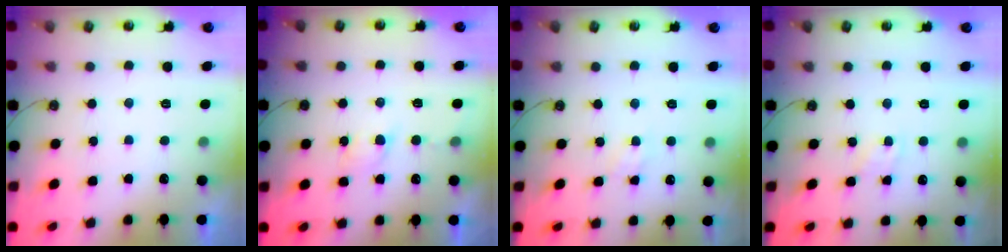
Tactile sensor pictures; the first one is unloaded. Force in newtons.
{"total": 3.4, "press": 3.4, "slide": 0.5}
{"total": 1.3, "press": 1.3, "slide": 0.2}
{"total": 2.5, "press": 2.5, "slide": 0.5}